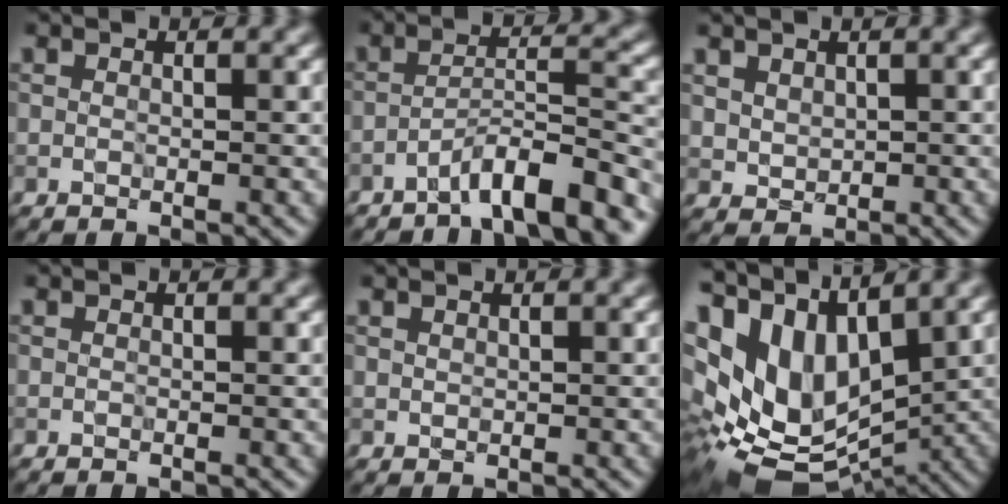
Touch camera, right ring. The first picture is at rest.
{"total": 6.2, "force": [-4.7, 0.9, 4.0], "torque": [-0.057, 0.012, -0.082]}
{"total": 1.8, "force": [1.0, 1.3, 0.7], "torque": [-0.014, -0.003, 0.025]}
{"total": 0.0}
{"total": 0.7, "force": [0.7, 0.2, -0.1], "torque": [0.000, -0.001, 0.015]}
{"total": 13.5, "force": [1.7, 8.2, 10.5], "torque": [-0.209, -0.007, 0.053]}